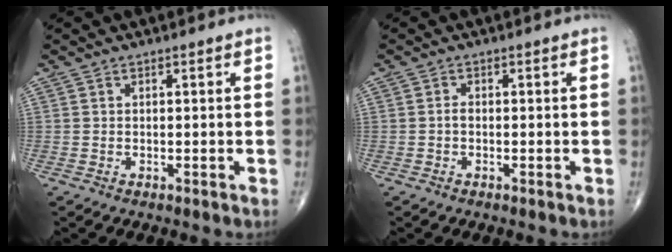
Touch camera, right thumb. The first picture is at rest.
{"total": 0.9, "force": [-0.3, 0.5, 0.6], "torque": [-0.011, 0.001, -0.009]}